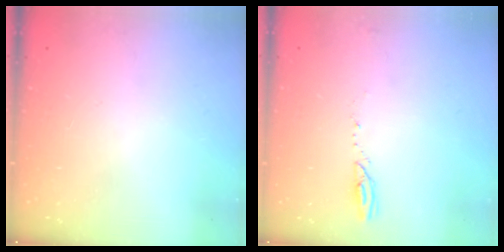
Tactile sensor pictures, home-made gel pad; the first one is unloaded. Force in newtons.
{"total": 2.6, "press": 2.6, "slide": 0.3}